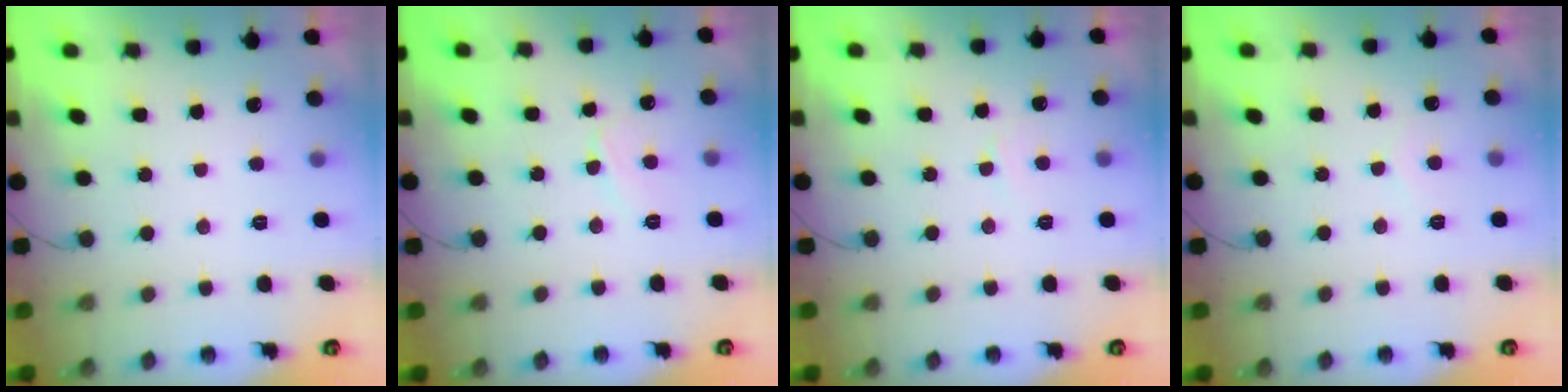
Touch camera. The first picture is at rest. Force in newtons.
{"total": 4.9, "press": 4.8, "slide": 0.3}
{"total": 3.0, "press": 3.0, "slide": 0.3}
{"total": 3.4, "press": 3.4, "slide": 0.2}